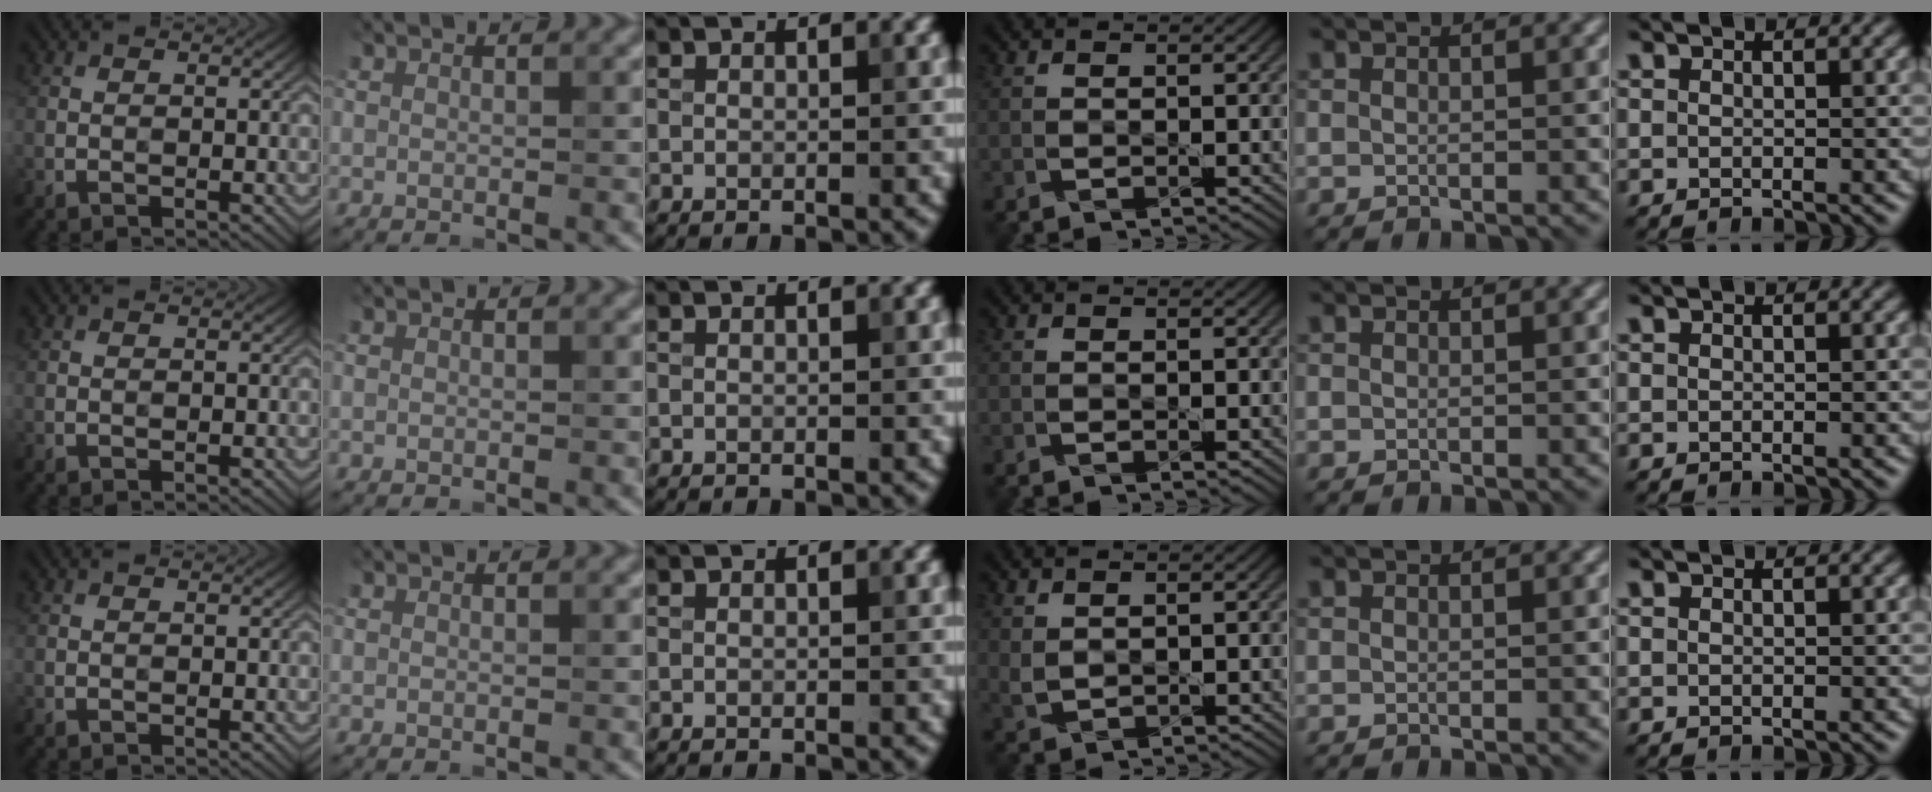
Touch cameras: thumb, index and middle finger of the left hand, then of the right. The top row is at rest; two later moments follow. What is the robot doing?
{"motion": "pour", "object": "kettle"}